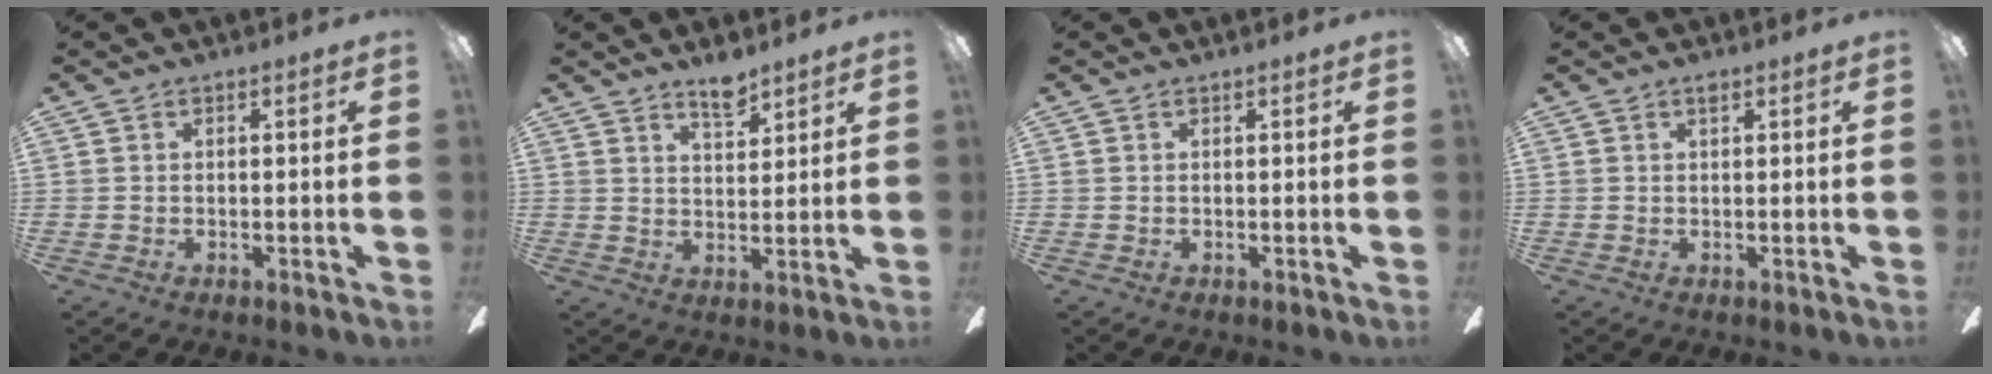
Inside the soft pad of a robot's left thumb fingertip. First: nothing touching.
{"total": 5.7, "force": [4.8, 1.9, 2.6], "torque": [-0.028, -0.032, 0.081]}
{"total": 0.0}
{"total": 0.9, "force": [0.7, 0.3, 0.6], "torque": [-0.014, 0.002, 0.012]}